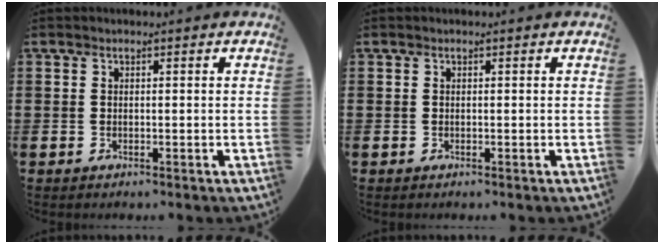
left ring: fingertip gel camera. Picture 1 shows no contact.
{"total": 0.0}